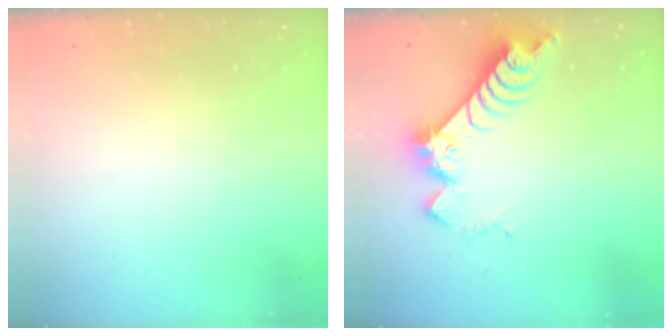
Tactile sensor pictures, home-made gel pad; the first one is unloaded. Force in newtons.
{"total": 9.3, "press": 9.3, "slide": 1.0}